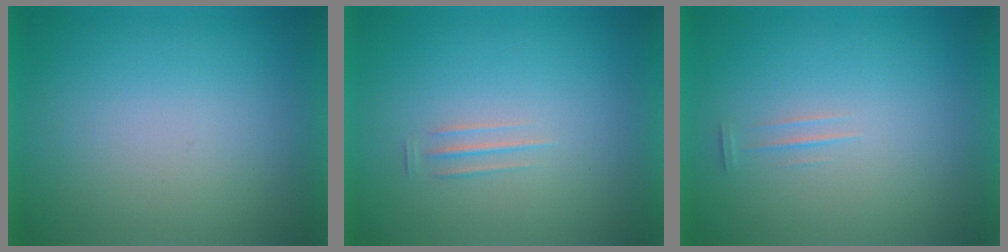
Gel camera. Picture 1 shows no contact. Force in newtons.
{"total": 1.5}
{"total": 1.2}